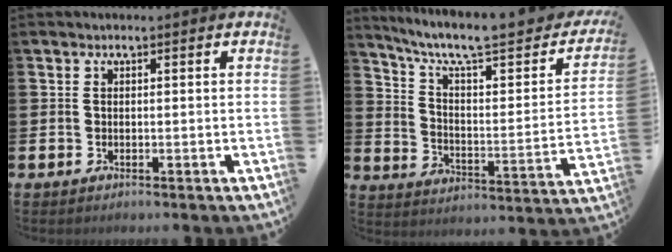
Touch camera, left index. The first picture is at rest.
{"total": 8.5, "force": [6.5, 1.9, 5.1], "torque": [-0.111, -0.050, 0.099]}